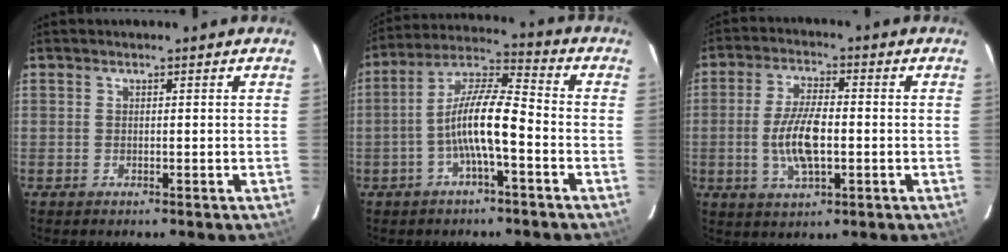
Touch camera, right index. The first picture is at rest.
{"total": 9.8, "force": [-3.3, 1.8, 9.0], "torque": [-0.187, 0.013, -0.064]}
{"total": 9.1, "force": [-1.5, 3.5, 8.2], "torque": [-0.168, -0.001, -0.027]}